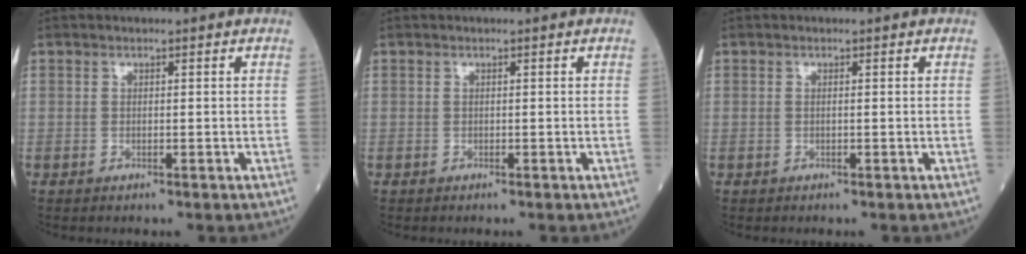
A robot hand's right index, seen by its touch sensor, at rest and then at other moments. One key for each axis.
{"total": 0.0}
{"total": 0.0}